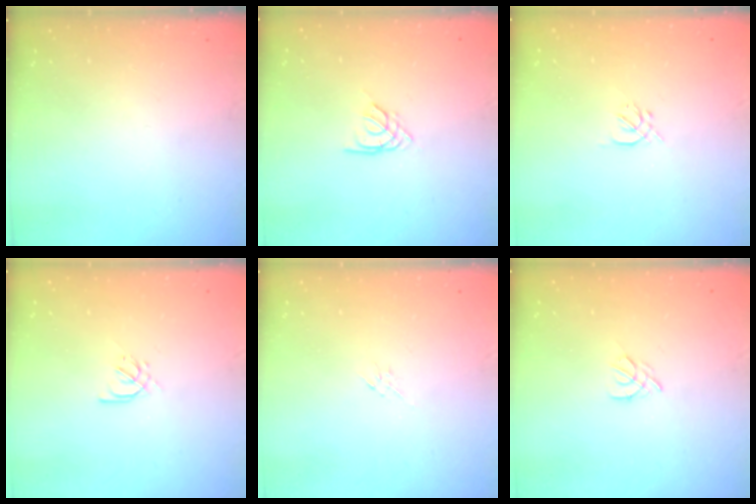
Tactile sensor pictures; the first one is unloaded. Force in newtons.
{"total": 2.3, "press": 2.3, "slide": 0.5}
{"total": 1.0, "press": 0.9, "slide": 0.4}
{"total": 2.4, "press": 2.4, "slide": 0.6}
{"total": 3.1, "press": 3.0, "slide": 0.7}
{"total": 2.5, "press": 2.4, "slide": 0.6}